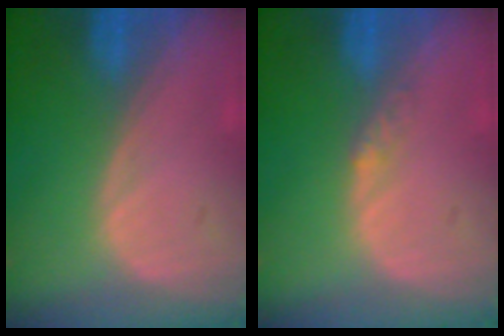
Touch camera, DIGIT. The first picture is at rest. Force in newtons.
{"total": 1.6, "press": 1.3, "slide": 0.9}